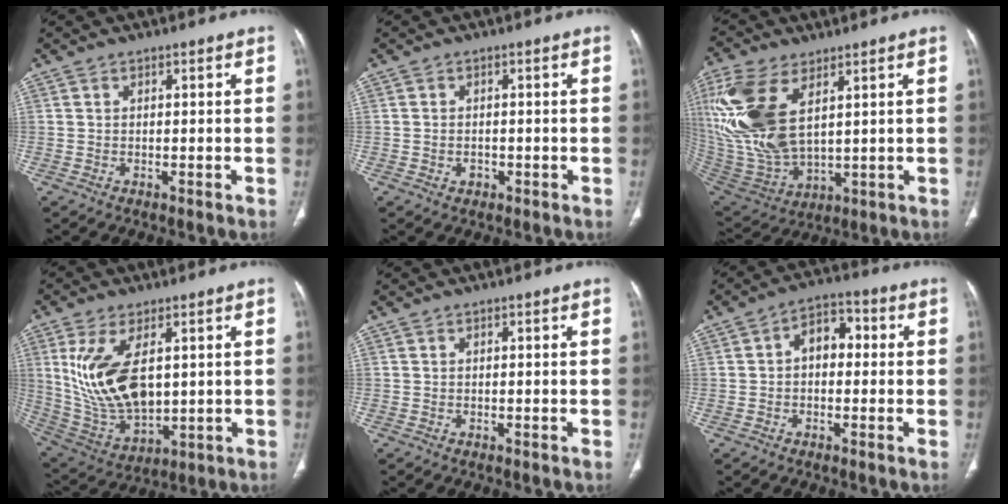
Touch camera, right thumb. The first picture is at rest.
{"total": 1.6, "force": [-0.5, 1.3, 0.7], "torque": [-0.008, 0.006, -0.004]}
{"total": 20.3, "force": [6.5, 10.5, 16.1], "torque": [-0.359, -0.028, 0.136]}
{"total": 16.3, "force": [3.6, 8.5, 13.4], "torque": [-0.256, -0.019, 0.089]}
{"total": 0.0}
{"total": 6.5, "force": [0.4, 4.5, 4.8], "torque": [-0.048, 0.026, -0.006]}